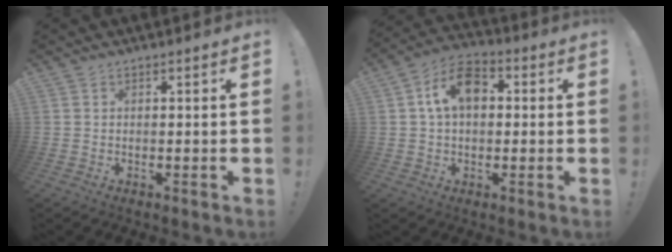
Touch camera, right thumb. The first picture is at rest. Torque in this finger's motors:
{"motor_torque": [1.02, 1.01, 0.01, 0.00, 0.07]}